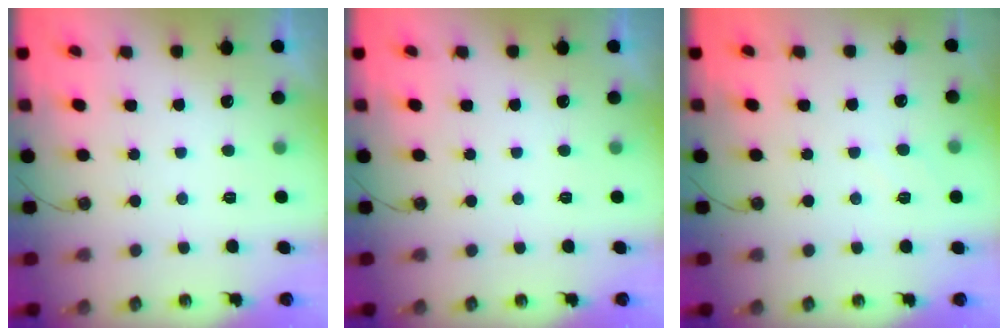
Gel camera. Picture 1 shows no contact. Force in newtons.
{"total": 0.0}
{"total": 5.1, "press": 5.0, "slide": 0.7}